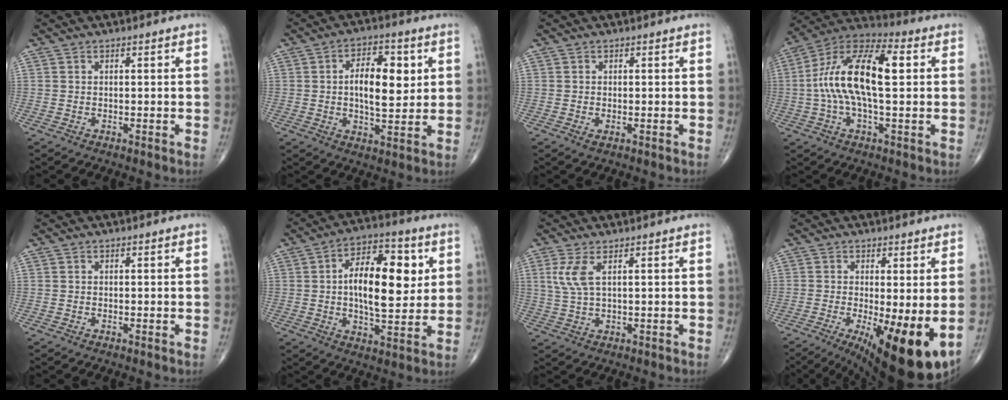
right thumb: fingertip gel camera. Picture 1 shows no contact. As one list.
[{"total": 10.4, "force": [1.9, 5.0, 9.0], "torque": [-0.119, -0.004, 0.027]}, {"total": 0.9, "force": [-0.3, 0.4, 0.8], "torque": [-0.017, -0.004, -0.006]}, {"total": 17.0, "force": [1.6, 6.7, 15.5], "torque": [-0.302, 0.038, 0.018]}, {"total": 0.0}, {"total": 15.8, "force": [2.6, 7.5, 13.7], "torque": [-0.189, 0.001, 0.036]}, {"total": 4.4, "force": [1.6, 1.3, 3.9], "torque": [-0.102, -0.002, 0.040]}, {"total": 15.6, "force": [-4.0, 4.8, 14.3], "torque": [-0.182, -0.024, -0.042]}]